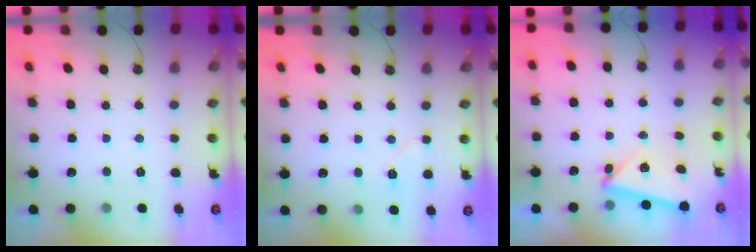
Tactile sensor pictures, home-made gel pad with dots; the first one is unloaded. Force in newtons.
{"total": 6.8, "press": 6.3, "slide": 2.7}
{"total": 4.5, "press": 4.0, "slide": 2.0}